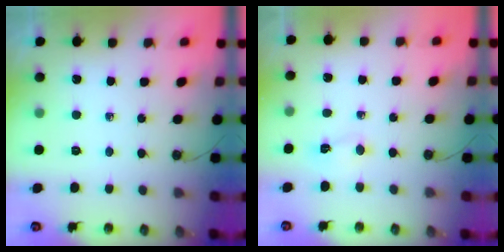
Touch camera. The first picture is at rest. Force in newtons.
{"total": 2.8, "press": 2.7, "slide": 0.7}